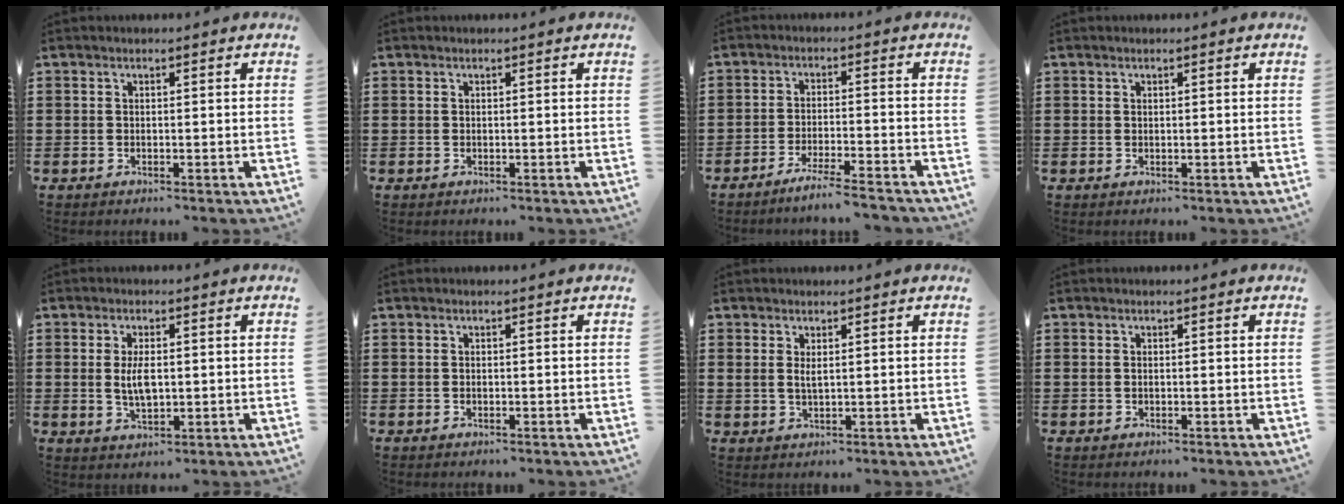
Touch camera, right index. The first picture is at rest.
{"total": 0.0}
{"total": 4.4, "force": [-4.0, -0.4, 1.9], "torque": [-0.038, -0.010, -0.078]}
{"total": 0.0}
{"total": 4.2, "force": [0.2, 1.7, 3.8], "torque": [-0.067, -0.002, 0.001]}
{"total": 0.0}
{"total": 1.5, "force": [0.8, 0.5, 1.2], "torque": [-0.026, 0.002, 0.014]}
{"total": 0.5, "force": [0.0, 0.3, 0.4], "torque": [-0.010, 0.000, 0.000]}